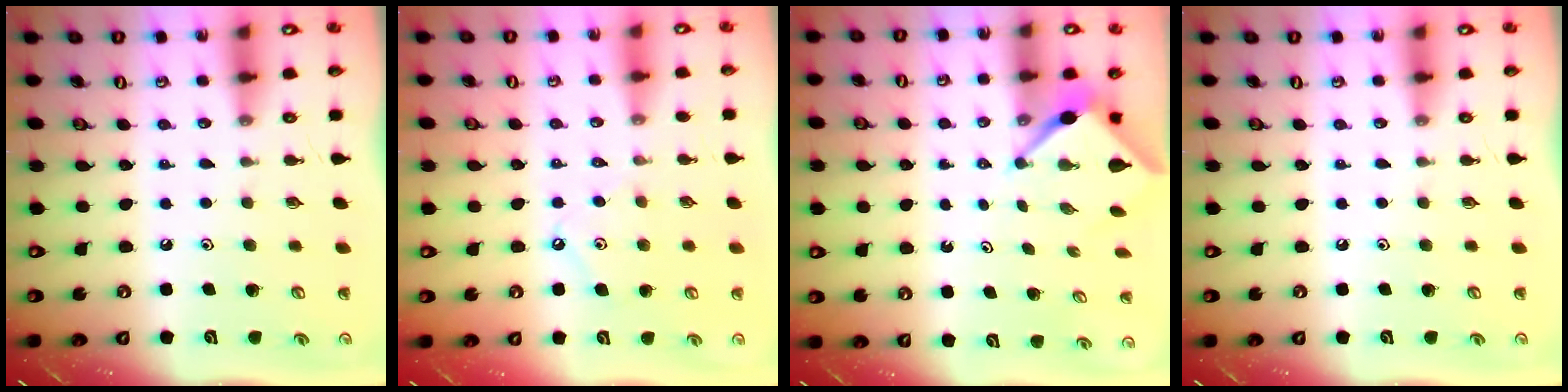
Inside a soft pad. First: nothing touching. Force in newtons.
{"total": 5.6, "press": 5.6, "slide": 0.7}
{"total": 3.4, "press": 3.3, "slide": 0.2}
{"total": 0.0}